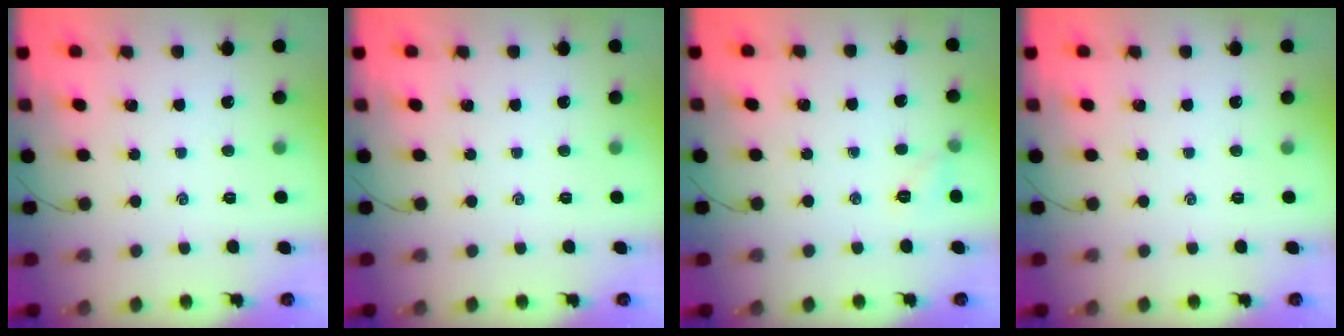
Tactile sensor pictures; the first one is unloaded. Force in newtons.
{"total": 0.0}
{"total": 5.1, "press": 4.9, "slide": 1.5}
{"total": 0.0}